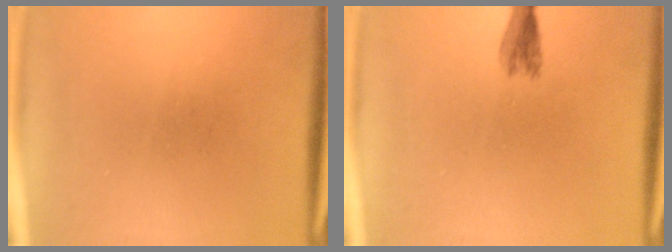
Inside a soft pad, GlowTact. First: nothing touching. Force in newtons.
{"total": 2.3}